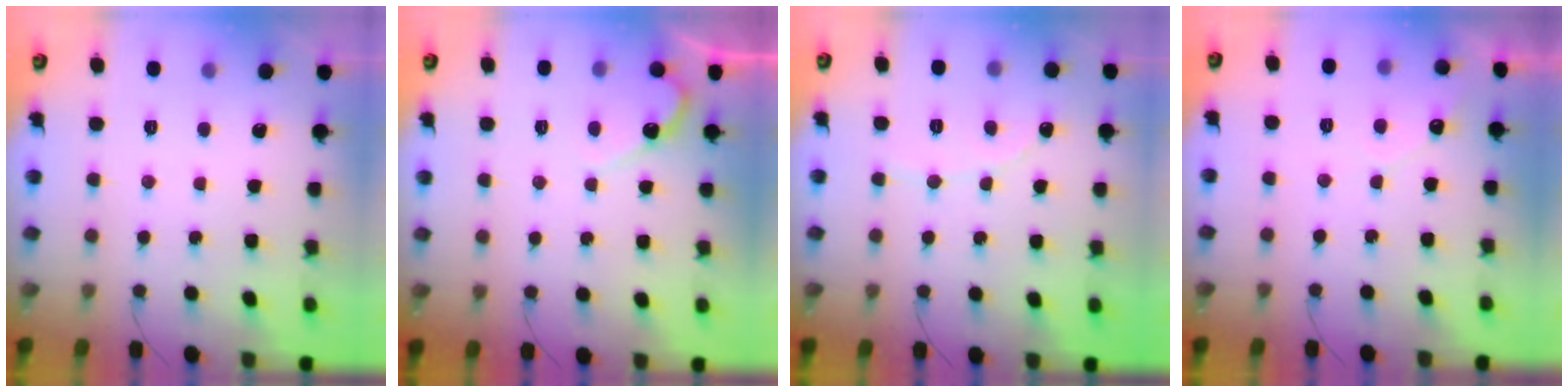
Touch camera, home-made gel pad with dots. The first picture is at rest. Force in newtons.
{"total": 4.8, "press": 4.7, "slide": 0.2}
{"total": 1.7, "press": 1.7, "slide": 0.1}
{"total": 2.7, "press": 2.7, "slide": 0.1}